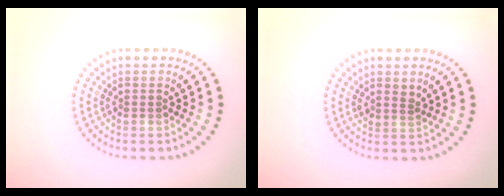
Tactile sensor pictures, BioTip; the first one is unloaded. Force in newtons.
{"total": 1.3, "press": 1.0, "slide": 0.8}